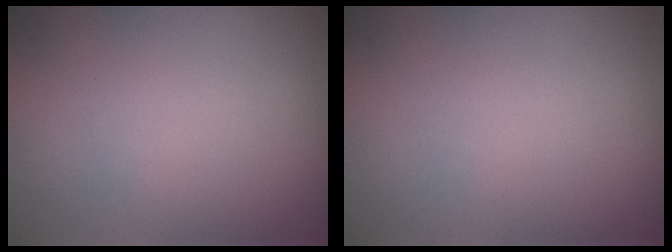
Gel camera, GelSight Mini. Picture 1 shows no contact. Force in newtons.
{"total": 0.0}